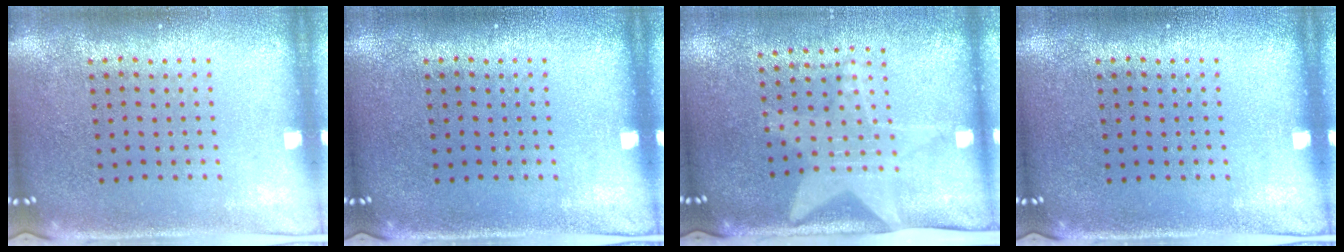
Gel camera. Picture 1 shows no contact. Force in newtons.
{"total": 0.0}
{"total": 2.0, "press": 1.6, "slide": 1.2}
{"total": 0.0}